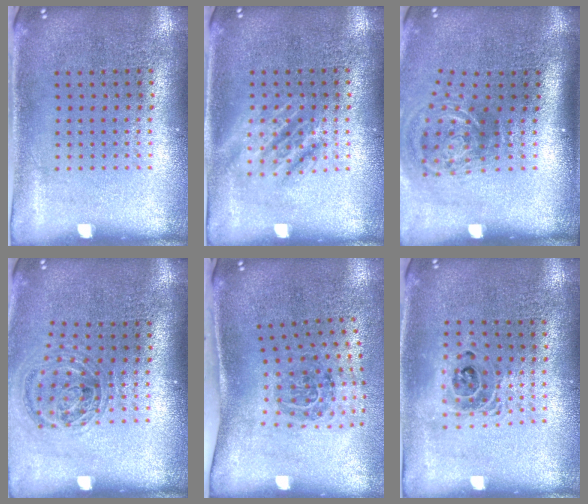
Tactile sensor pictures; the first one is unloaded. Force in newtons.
{"total": 1.2, "press": 1.2, "slide": 0.2}
{"total": 2.2, "press": 1.4, "slide": 1.7}
{"total": 1.1, "press": 1.0, "slide": 0.3}
{"total": 1.8, "press": 1.1, "slide": 1.4}
{"total": 1.5, "press": 1.3, "slide": 0.7}